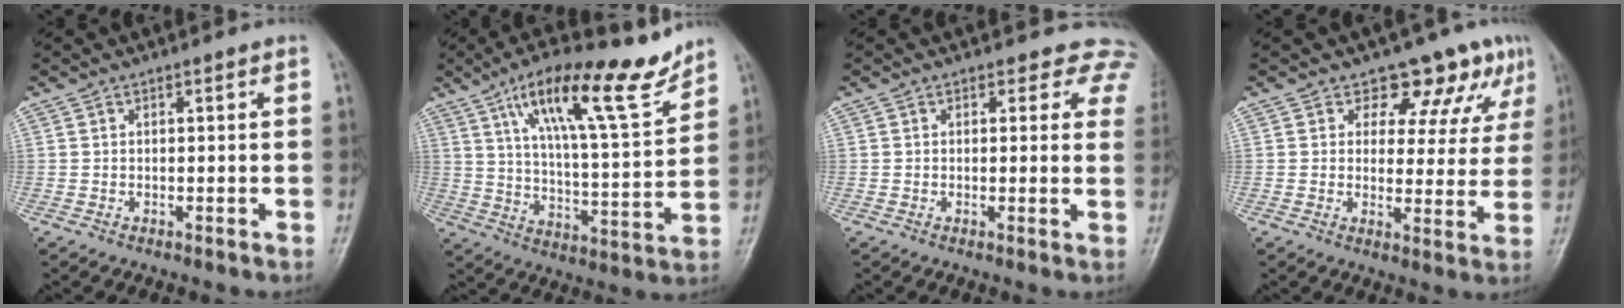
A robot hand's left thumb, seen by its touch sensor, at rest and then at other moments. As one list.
[{"total": 18.7, "force": [12.1, 4.5, 13.5], "torque": [-0.193, -0.053, 0.201]}, {"total": 6.1, "force": [5.0, 3.5, 0.8], "torque": [0.039, -0.016, 0.026]}, {"total": 10.0, "force": [7.1, 6.0, 3.8], "torque": [0.001, -0.035, 0.073]}]